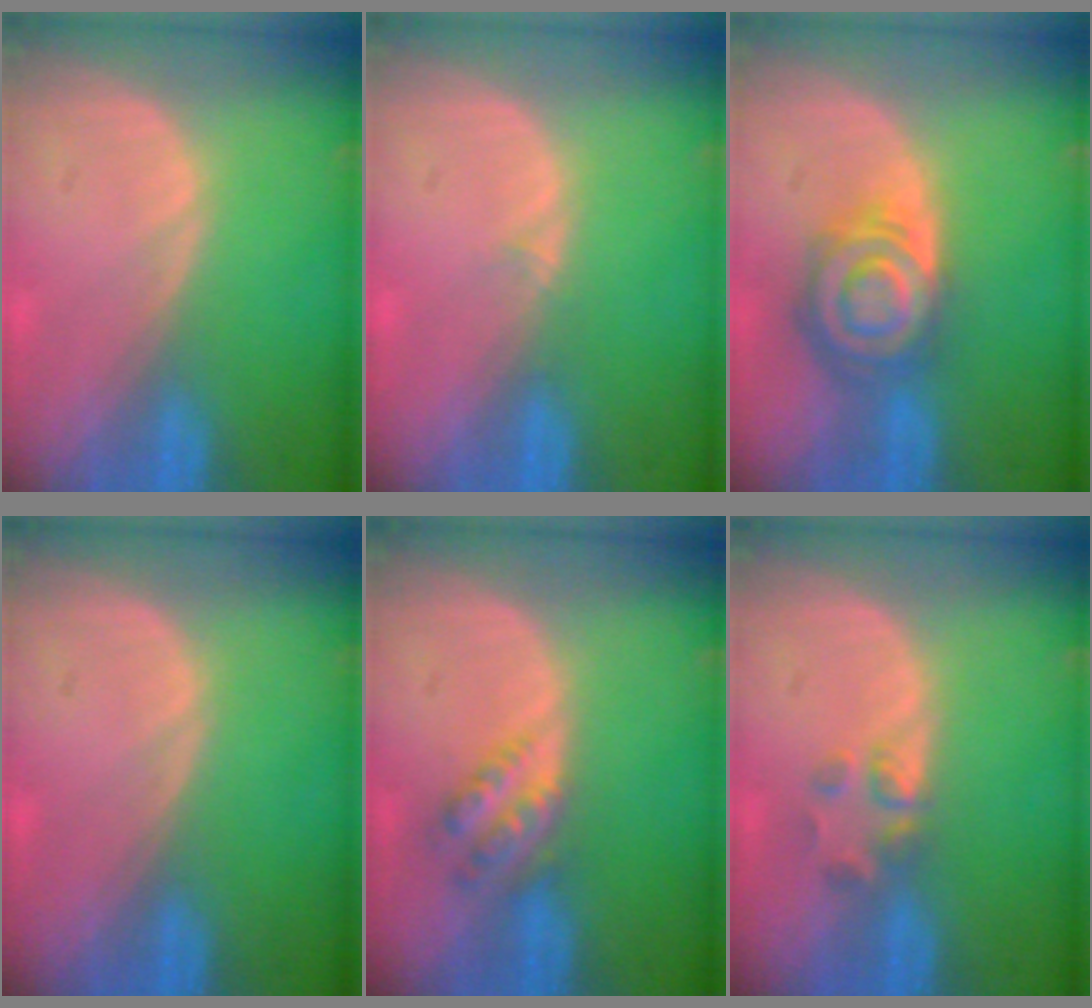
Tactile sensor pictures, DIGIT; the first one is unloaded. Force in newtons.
{"total": 0.9, "press": 0.5, "slide": 0.7}
{"total": 8.0, "press": 7.1, "slide": 3.6}
{"total": 0.0}
{"total": 4.5, "press": 4.0, "slide": 2.0}
{"total": 2.6, "press": 2.4, "slide": 0.9}